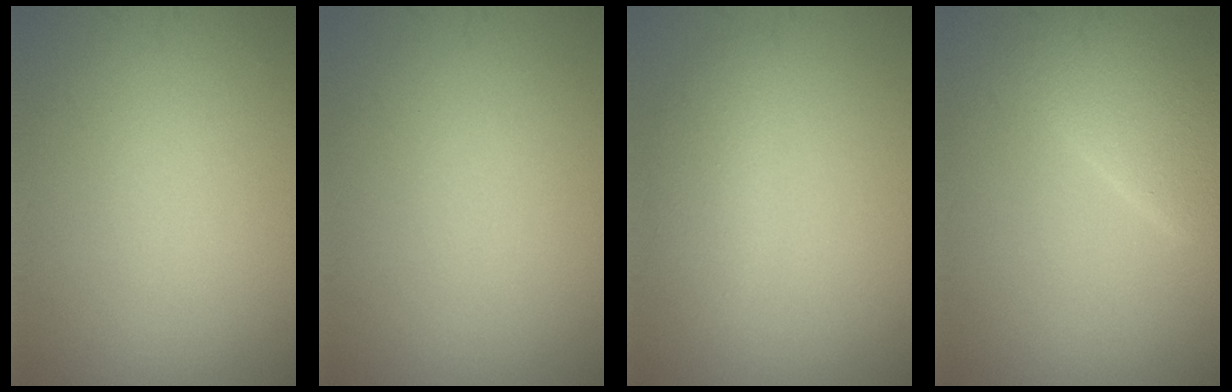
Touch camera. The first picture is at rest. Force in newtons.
{"total": 0.0}
{"total": 2.3, "press": 2.3, "slide": 0.0}
{"total": 4.0, "press": 4.0, "slide": 0.4}